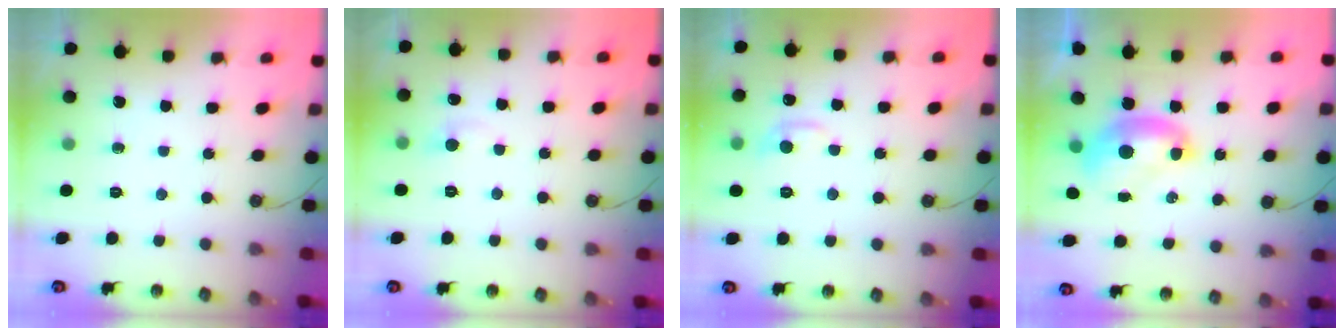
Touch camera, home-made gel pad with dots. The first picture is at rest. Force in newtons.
{"total": 0.9, "press": 0.6, "slide": 0.7}
{"total": 0.8, "press": 0.1, "slide": 0.8}
{"total": 1.8, "press": 1.8, "slide": 0.0}